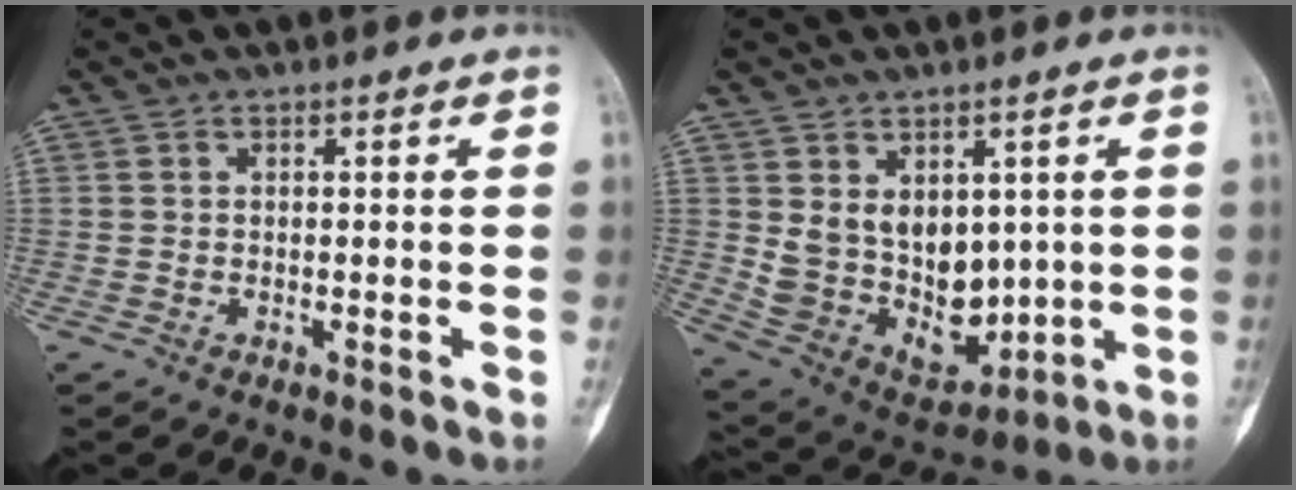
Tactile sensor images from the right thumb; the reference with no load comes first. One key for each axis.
{"total": 13.1, "fx": 1.9, "fy": 9.4, "fz": 8.9, "tx": -0.103, "ty": -0.023, "tz": 0.070}